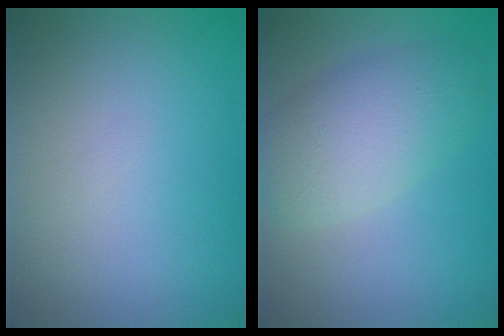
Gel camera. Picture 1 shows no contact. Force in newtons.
{"total": 5.3, "press": 5.3, "slide": 0.1}